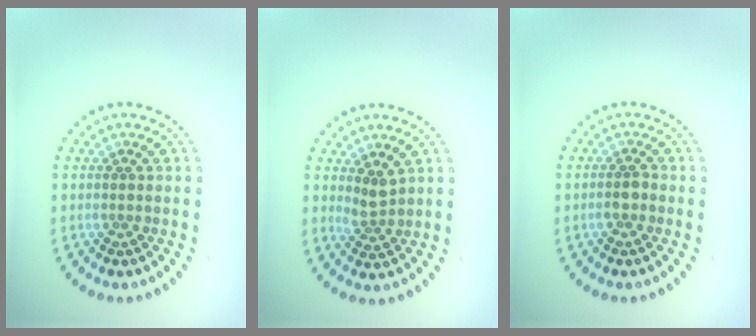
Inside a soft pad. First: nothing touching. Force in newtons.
{"total": 1.8, "press": 1.4, "slide": 1.2}
{"total": 1.3, "press": 1.2, "slide": 0.5}